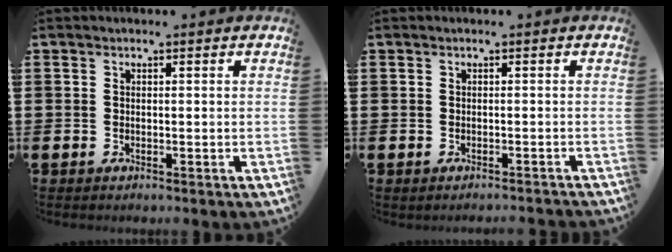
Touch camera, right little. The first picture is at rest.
{"total": 0.9, "force": [-0.8, -0.2, 0.0], "torque": [0.000, 0.000, -0.017]}